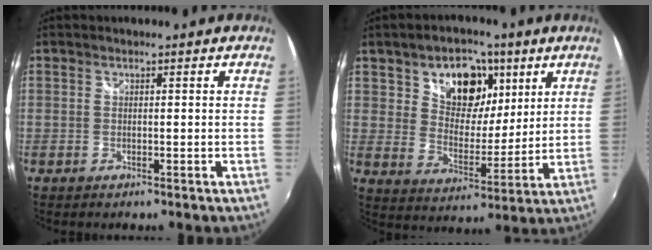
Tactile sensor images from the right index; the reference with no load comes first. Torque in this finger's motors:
{"motor_torque": [0.35, 0.26, 0.33, 0.08]}